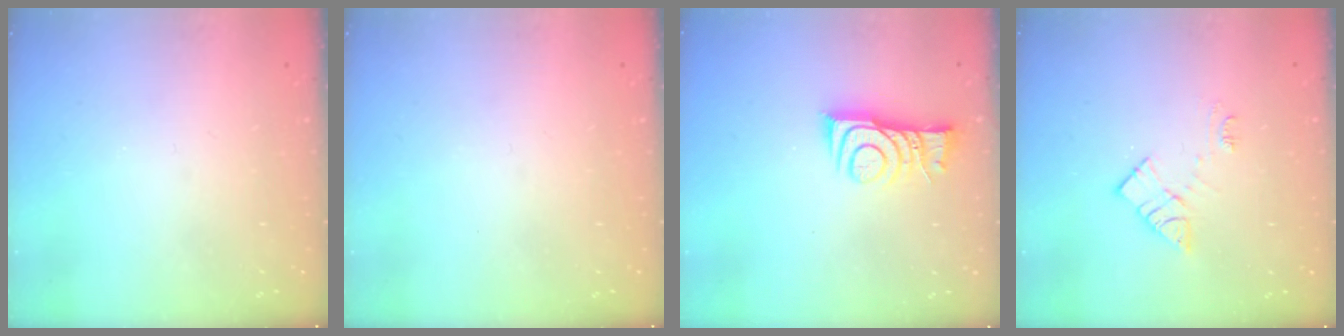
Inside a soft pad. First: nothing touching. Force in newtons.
{"total": 0.0}
{"total": 9.6, "press": 9.5, "slide": 1.2}
{"total": 9.3, "press": 9.3, "slide": 0.5}